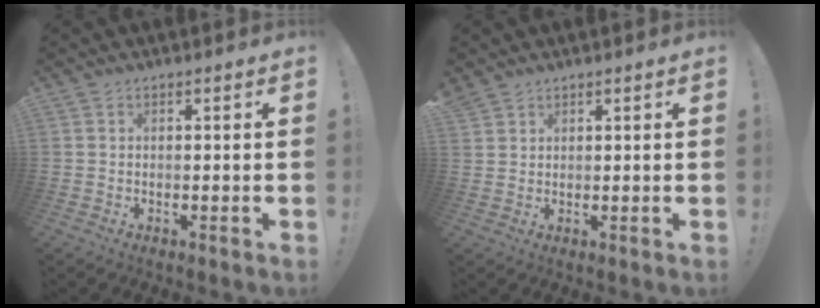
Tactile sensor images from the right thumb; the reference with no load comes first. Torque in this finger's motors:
{"motor_torque": [0.06, 0.06, 0.47, 0.32, 0.14]}